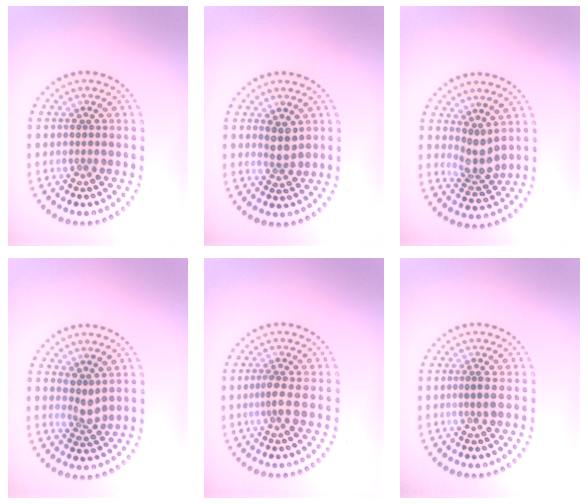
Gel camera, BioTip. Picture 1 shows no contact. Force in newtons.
{"total": 2.0, "press": 1.7, "slide": 1.0}
{"total": 2.6, "press": 1.9, "slide": 1.7}
{"total": 2.0, "press": 1.5, "slide": 1.3}
{"total": 1.7, "press": 1.2, "slide": 1.1}
{"total": 0.9, "press": 0.6, "slide": 0.6}